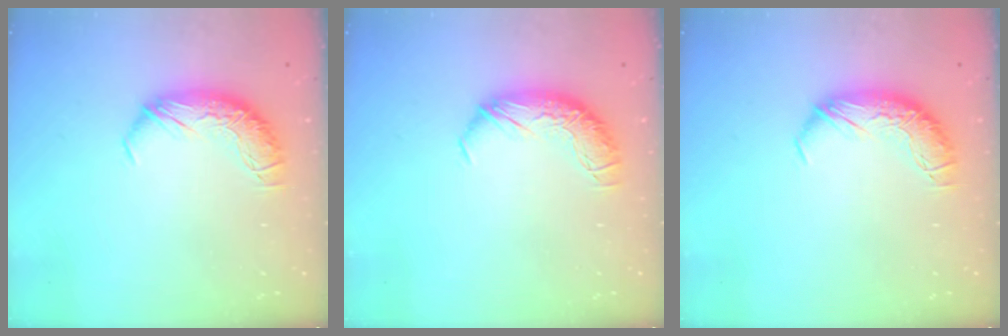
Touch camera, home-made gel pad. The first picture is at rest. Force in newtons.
{"total": 0.0}
{"total": 0.0}